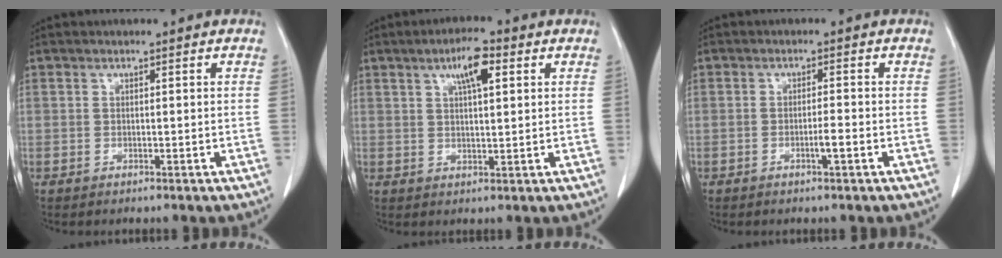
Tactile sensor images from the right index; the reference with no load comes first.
{"total": 5.8, "force": [2.8, 1.3, 4.9], "torque": [-0.087, 0.006, 0.045]}
{"total": 1.9, "force": [-0.8, 0.0, 1.7], "torque": [-0.030, -0.001, -0.014]}